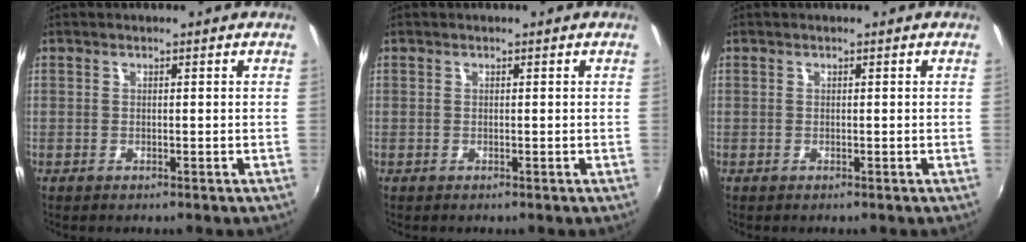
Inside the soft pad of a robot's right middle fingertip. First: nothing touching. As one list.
[{"total": 0.0}, {"total": 0.0}]